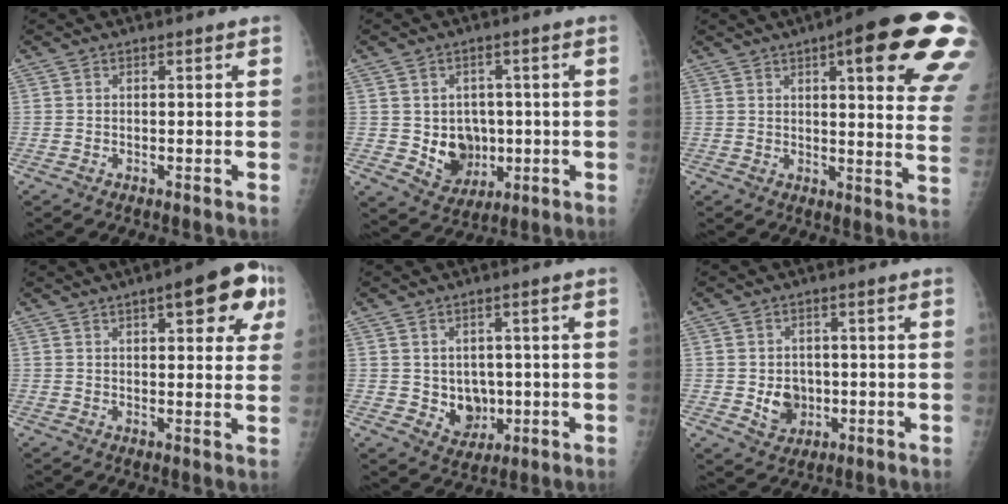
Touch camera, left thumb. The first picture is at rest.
{"total": 8.1, "force": [-0.7, 6.9, 4.2], "torque": [-0.026, 0.000, 0.008]}
{"total": 23.3, "force": [11.1, 5.2, 19.8], "torque": [-0.205, -0.025, 0.131]}
{"total": 12.3, "force": [5.5, 4.2, 10.2], "torque": [-0.092, -0.002, 0.062]}
{"total": 6.1, "force": [-0.4, 5.1, 3.4], "torque": [-0.018, -0.004, 0.011]}
{"total": 5.3, "force": [-0.6, 4.5, 2.7], "torque": [-0.017, 0.002, 0.001]}